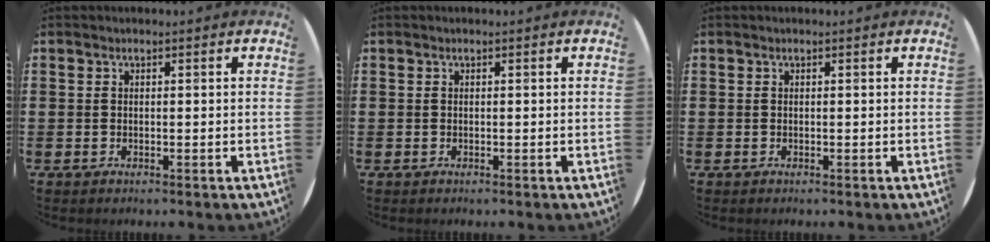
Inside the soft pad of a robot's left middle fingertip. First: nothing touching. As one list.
[{"total": 0.0}, {"total": 0.0}]